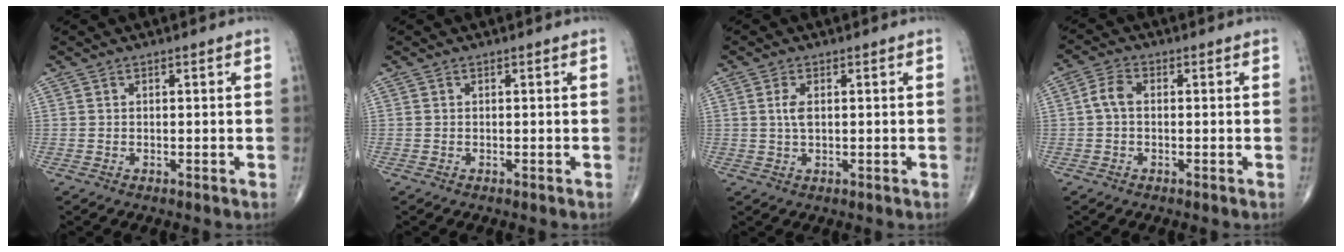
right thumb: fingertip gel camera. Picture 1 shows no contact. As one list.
[{"total": 0.0}, {"total": 2.8, "force": [0.5, 1.3, 2.4], "torque": [-0.053, -0.001, 0.010]}, {"total": 3.5, "force": [-0.1, 2.2, 2.7], "torque": [-0.055, 0.011, -0.007]}]